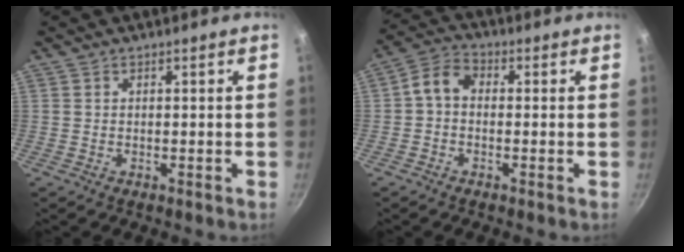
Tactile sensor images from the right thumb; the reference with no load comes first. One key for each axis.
{"total": 5.2, "fx": -0.3, "fy": 3.6, "fz": 3.8, "tx": -0.073, "ty": 0.024, "tz": -0.023}